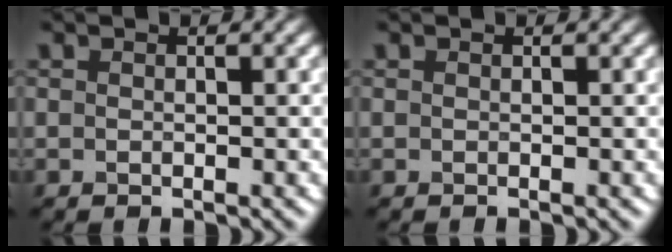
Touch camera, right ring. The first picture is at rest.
{"total": 0.0}